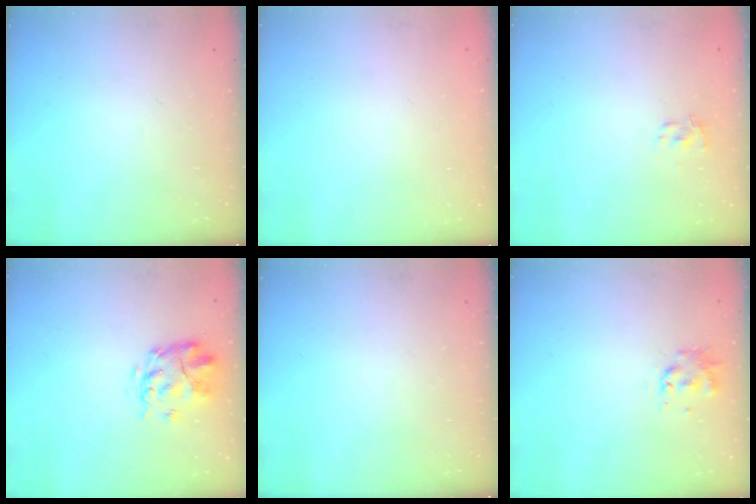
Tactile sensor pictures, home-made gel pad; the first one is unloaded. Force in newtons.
{"total": 1.9, "press": 1.9, "slide": 0.2}
{"total": 1.4, "press": 1.3, "slide": 0.6}
{"total": 4.0, "press": 3.6, "slide": 1.8}
{"total": 0.0}
{"total": 0.9, "press": 0.8, "slide": 0.4}